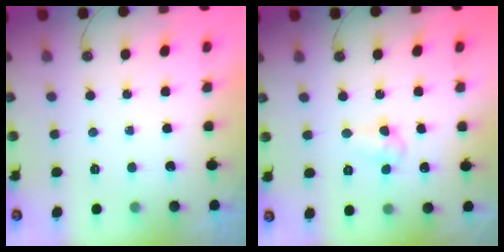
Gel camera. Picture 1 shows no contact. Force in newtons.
{"total": 4.6, "press": 3.6, "slide": 2.9}